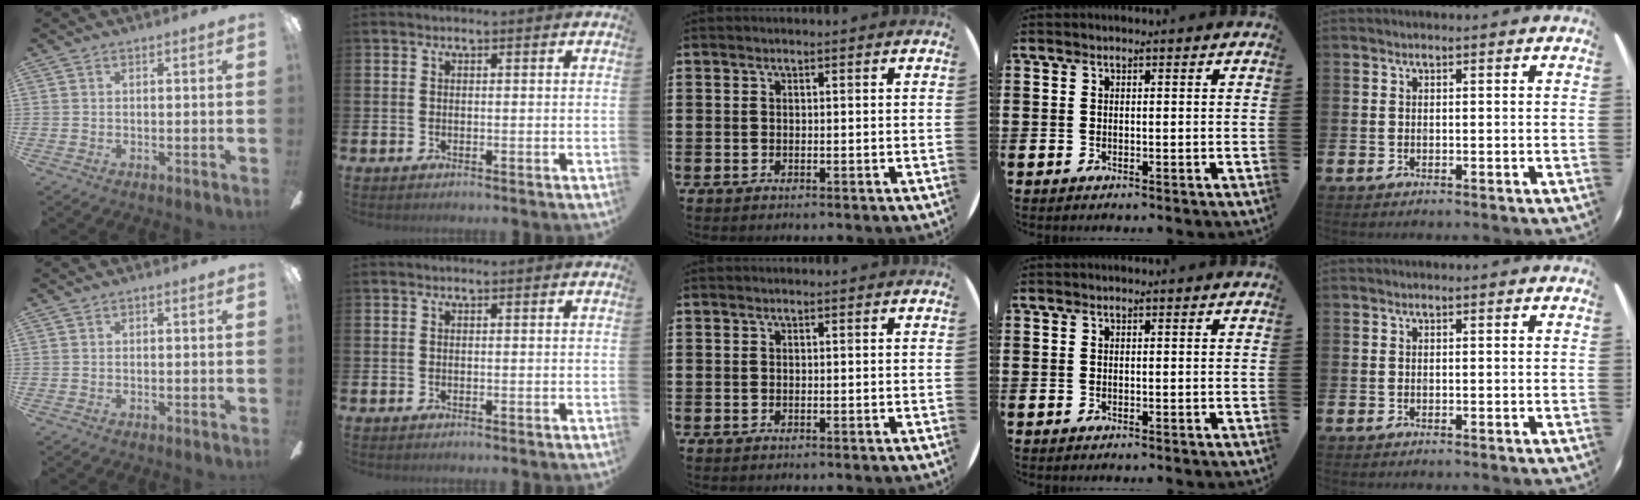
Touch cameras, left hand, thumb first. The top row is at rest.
{}